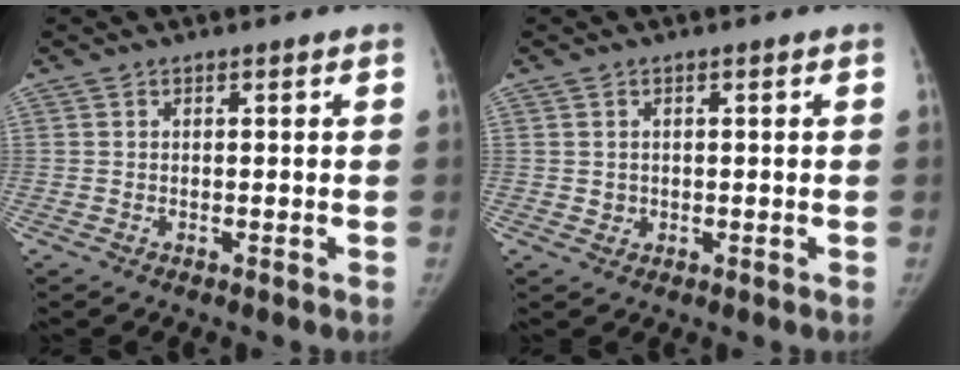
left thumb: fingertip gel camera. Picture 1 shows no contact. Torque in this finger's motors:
{"motor_torque": [0.07, -0.09, 0.07, 0.17, 0.07]}